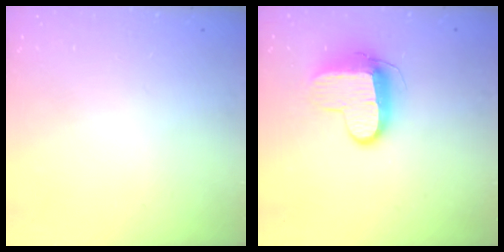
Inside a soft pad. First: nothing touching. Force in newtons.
{"total": 10.8, "press": 10.8, "slide": 0.9}